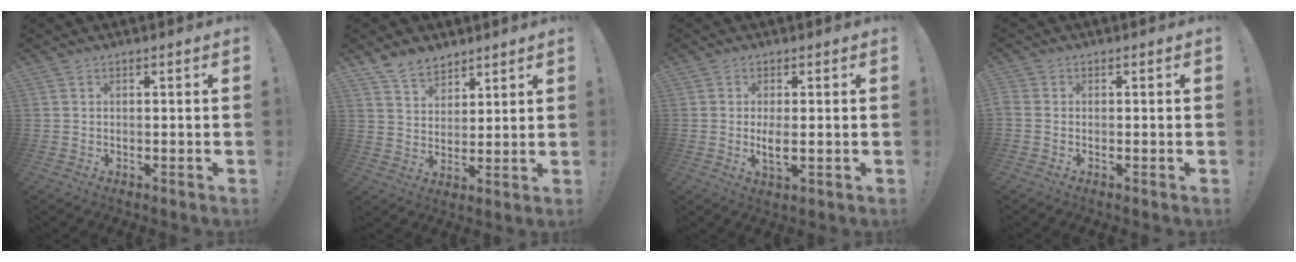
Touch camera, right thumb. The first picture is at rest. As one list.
[{"total": 8.0, "force": [6.5, 4.3, 1.7], "torque": [-0.036, -0.040, 0.127]}, {"total": 4.2, "force": [0.0, 1.2, 4.0], "torque": [-0.063, -0.012, -0.002]}, {"total": 1.0, "force": [-0.4, 0.6, 0.7], "torque": [-0.013, 0.002, -0.006]}]